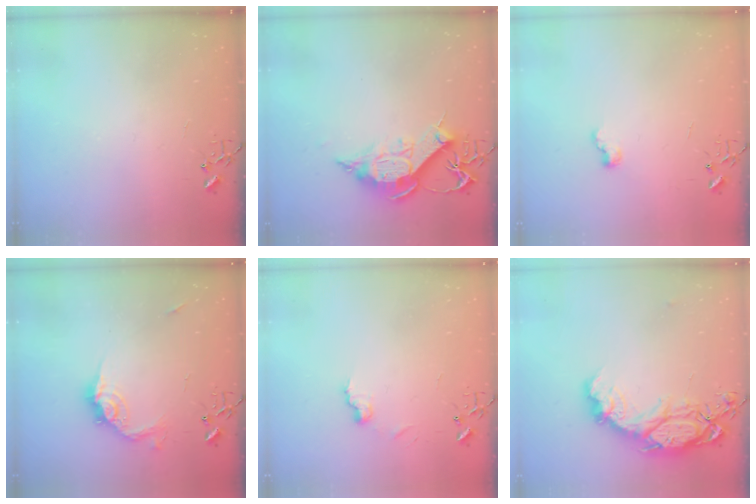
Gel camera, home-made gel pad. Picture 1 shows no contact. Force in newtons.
{"total": 12.1, "press": 12.1, "slide": 0.6}
{"total": 6.1, "press": 6.0, "slide": 0.7}
{"total": 13.4, "press": 13.4, "slide": 1.1}
{"total": 6.6, "press": 6.6, "slide": 0.1}
{"total": 15.7, "press": 15.6, "slide": 0.9}